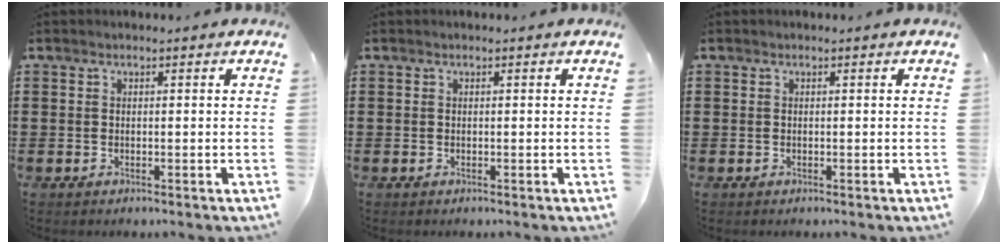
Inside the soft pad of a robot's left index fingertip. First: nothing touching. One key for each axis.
{"total": 0.0}
{"total": 0.0}